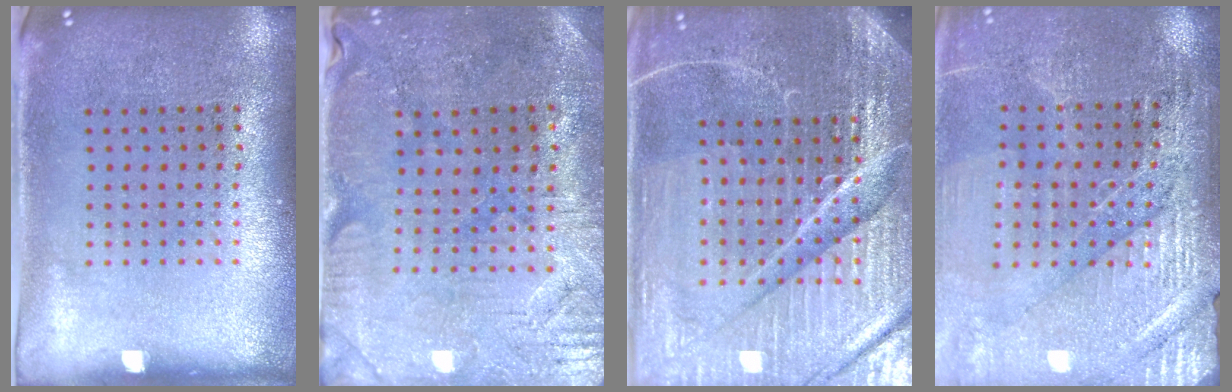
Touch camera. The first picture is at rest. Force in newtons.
{"total": 0.8, "press": 0.6, "slide": 0.5}
{"total": 6.4, "press": 5.7, "slide": 3.0}
{"total": 3.3, "press": 3.3, "slide": 0.0}